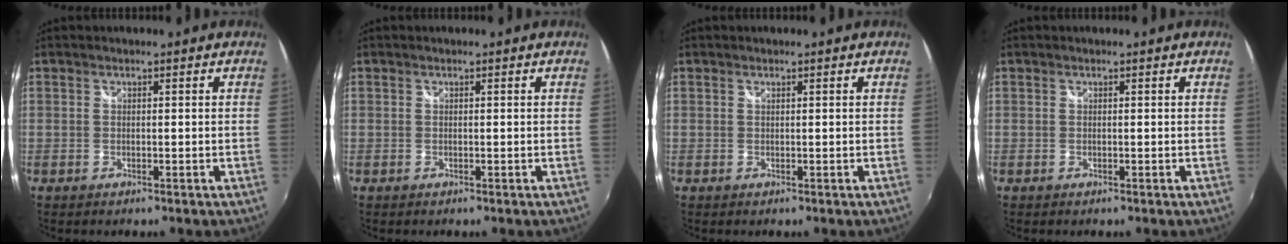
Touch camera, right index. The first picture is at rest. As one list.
[{"total": 0.0}, {"total": 0.0}, {"total": 0.0}]